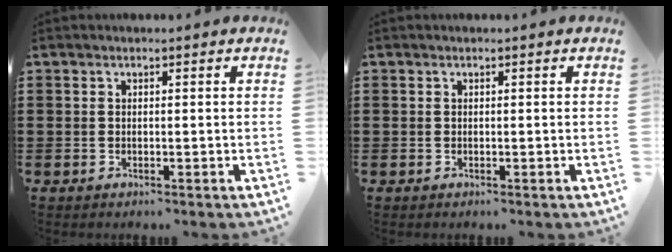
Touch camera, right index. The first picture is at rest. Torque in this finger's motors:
{"motor_torque": [0.00, 0.00, 0.00, 0.00]}